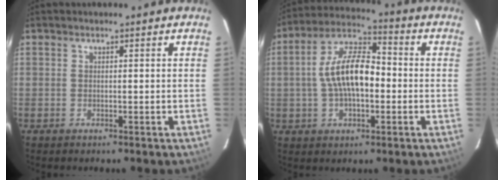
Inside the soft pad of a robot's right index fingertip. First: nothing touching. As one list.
[{"total": 12.6, "force": [-0.8, 6.0, 11.0], "torque": [-0.213, 0.021, -0.018]}]